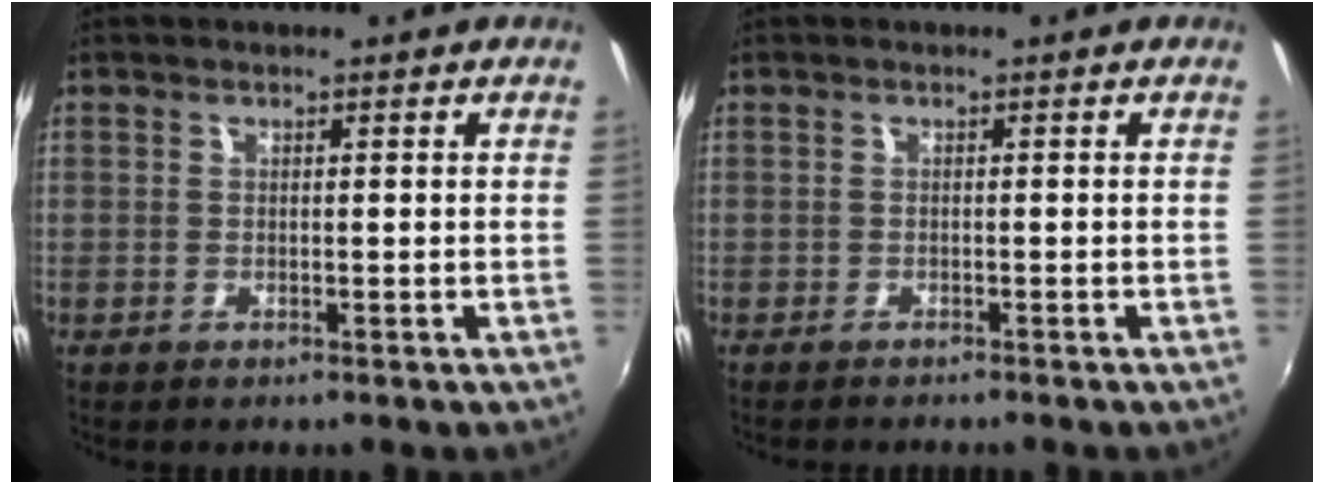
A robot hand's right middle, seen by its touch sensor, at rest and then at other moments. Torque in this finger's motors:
{"motor_torque": [0.31, -0.33, 0.06, 0.01]}